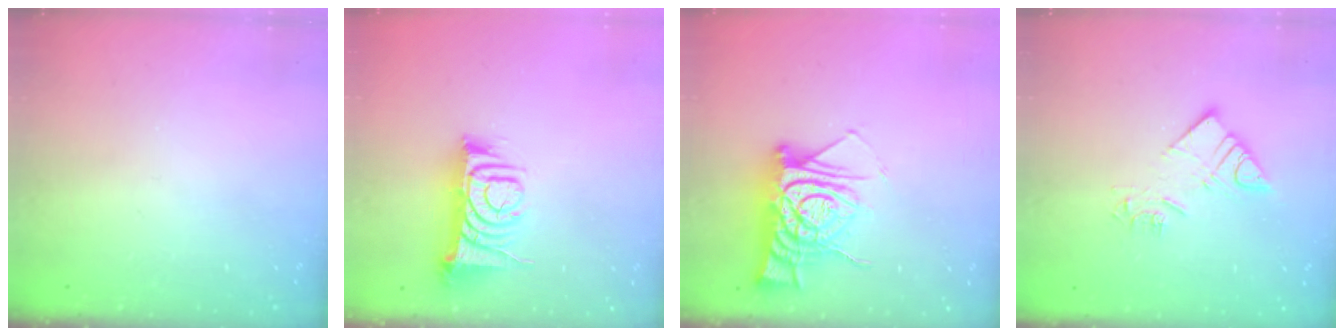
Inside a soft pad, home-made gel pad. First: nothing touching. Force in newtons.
{"total": 9.7, "press": 9.6, "slide": 1.2}
{"total": 12.5, "press": 12.5, "slide": 1.1}
{"total": 9.0, "press": 9.0, "slide": 0.4}